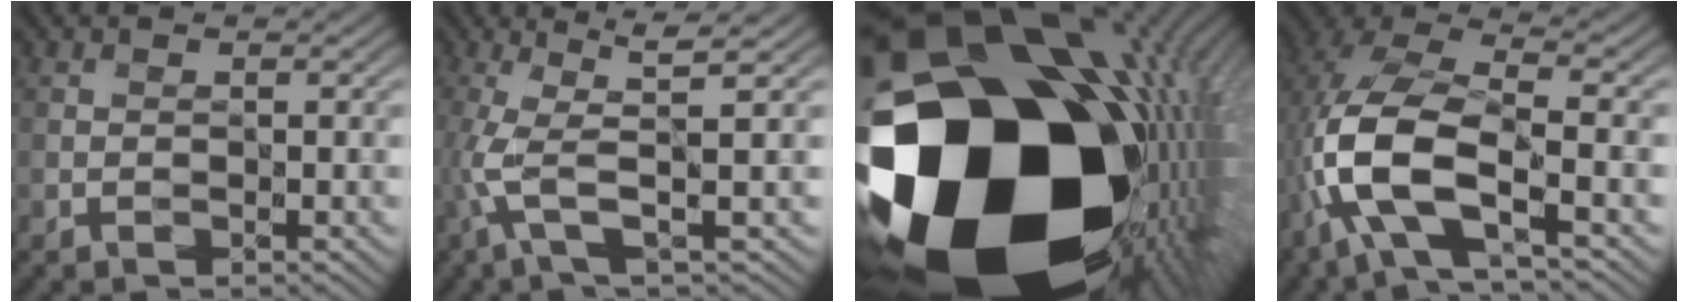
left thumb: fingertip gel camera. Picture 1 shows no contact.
{"total": 4.9, "force": [0.3, -0.1, 4.9], "torque": [-0.115, 0.003, -0.003]}
{"total": 22.1, "force": [-2.7, 15.2, 15.8], "torque": [-0.314, -0.086, -0.004]}
{"total": 11.1, "force": [-3.2, 4.4, 9.6], "torque": [-0.229, -0.008, -0.067]}